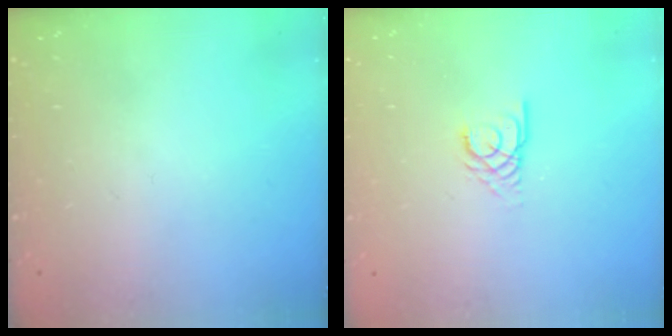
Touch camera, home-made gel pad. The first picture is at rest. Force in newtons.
{"total": 1.3, "press": 1.3, "slide": 0.2}